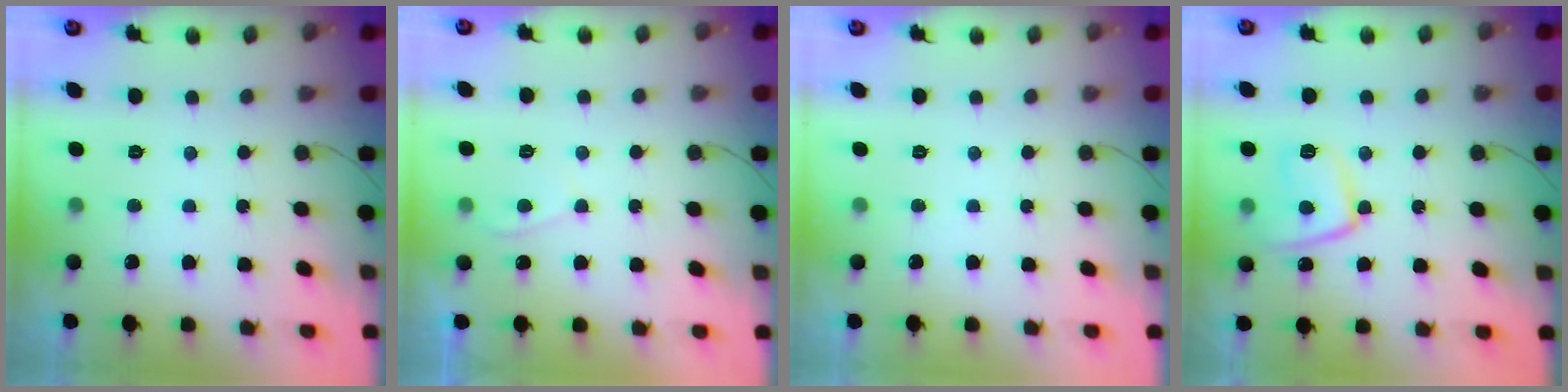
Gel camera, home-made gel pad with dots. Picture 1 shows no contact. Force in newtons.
{"total": 3.0, "press": 3.0, "slide": 0.4}
{"total": 0.0}
{"total": 12.0, "press": 11.9, "slide": 1.1}